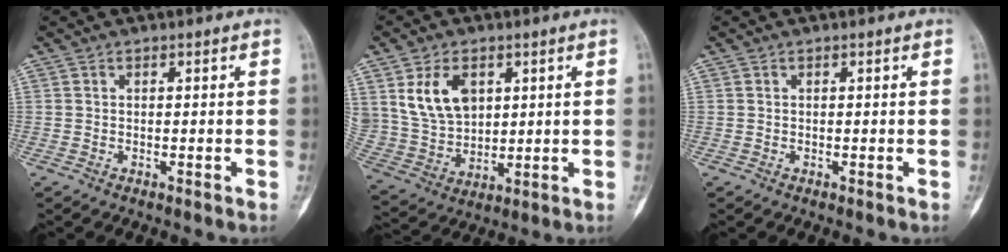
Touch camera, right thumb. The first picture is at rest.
{"total": 11.5, "force": [4.3, 7.9, 7.2], "torque": [-0.115, -0.016, 0.099]}
{"total": 0.0}